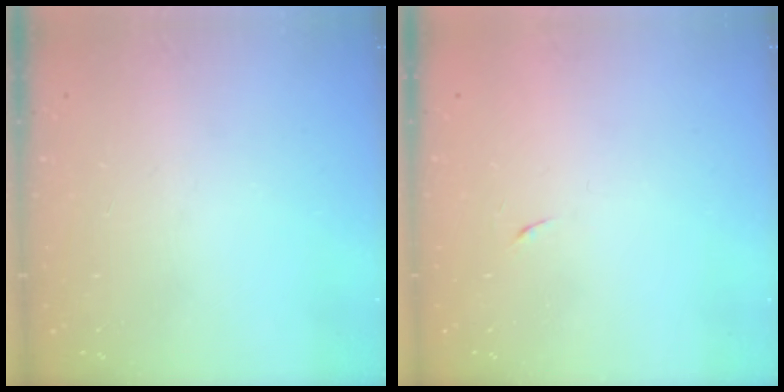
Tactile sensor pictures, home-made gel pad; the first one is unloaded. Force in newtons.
{"total": 3.8, "press": 3.7, "slide": 0.8}